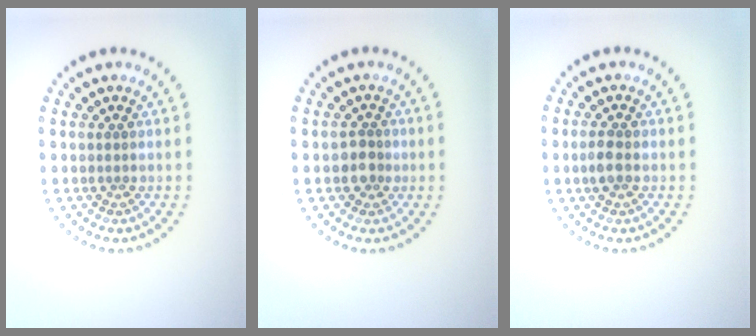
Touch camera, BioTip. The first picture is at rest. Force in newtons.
{"total": 1.9, "press": 1.7, "slide": 0.8}
{"total": 1.7, "press": 1.7, "slide": 0.1}